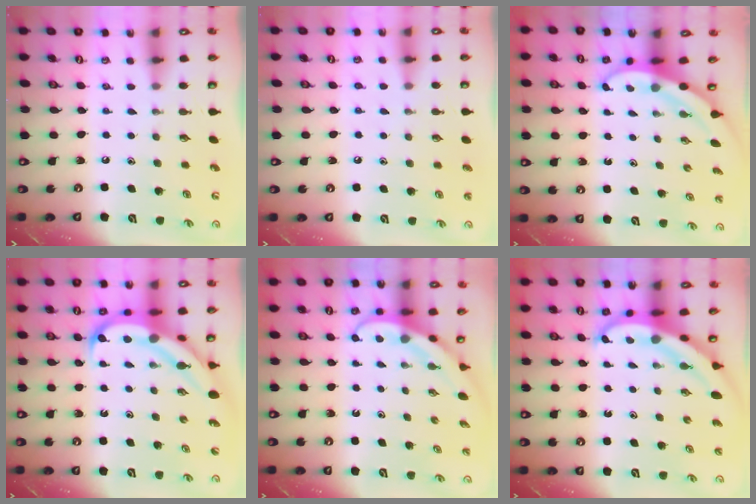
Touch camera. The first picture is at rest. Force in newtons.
{"total": 4.1, "press": 4.1, "slide": 0.4}
{"total": 3.2, "press": 3.2, "slide": 0.1}
{"total": 10.6, "press": 10.5, "slide": 1.1}
{"total": 3.8, "press": 3.8, "slide": 0.3}
{"total": 5.1, "press": 5.1, "slide": 0.5}